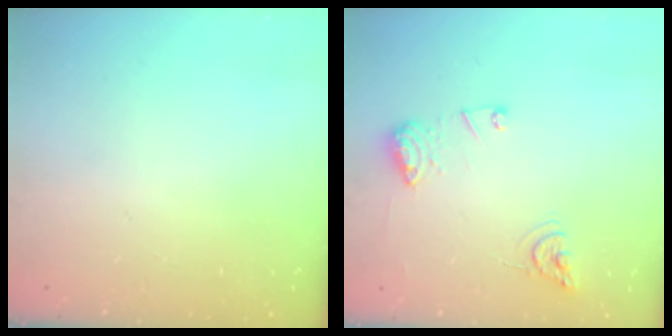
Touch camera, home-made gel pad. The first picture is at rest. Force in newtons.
{"total": 11.2, "press": 11.1, "slide": 1.1}